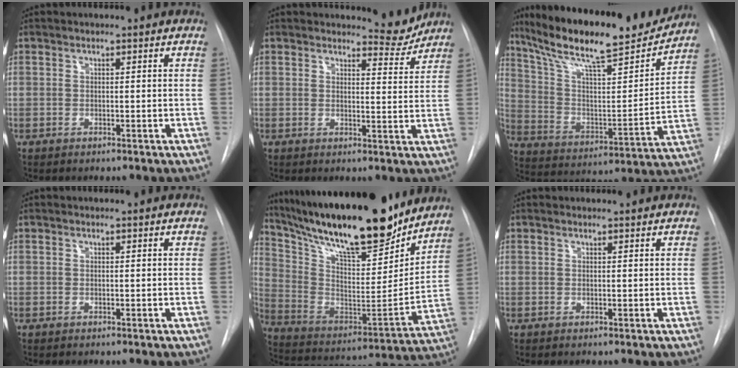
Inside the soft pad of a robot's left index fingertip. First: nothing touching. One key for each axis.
{"total": 4.0, "fx": 3.9, "fy": 0.5, "fz": -0.2, "tx": 0.005, "ty": -0.031, "tz": 0.043}
{"total": 23.3, "fx": 20.1, "fy": 2.8, "fz": 11.5, "tx": -0.203, "ty": -0.015, "tz": 0.318}
{"total": 0.0}
{"total": 27.5, "fx": 22.8, "fy": 5.4, "fz": 14.4, "tx": -0.264, "ty": -0.021, "tz": 0.360}
{"total": 1.3, "fx": 1.3, "fy": 0.1, "fz": 0.0, "tx": -0.007, "ty": 0.008, "tz": 0.021}